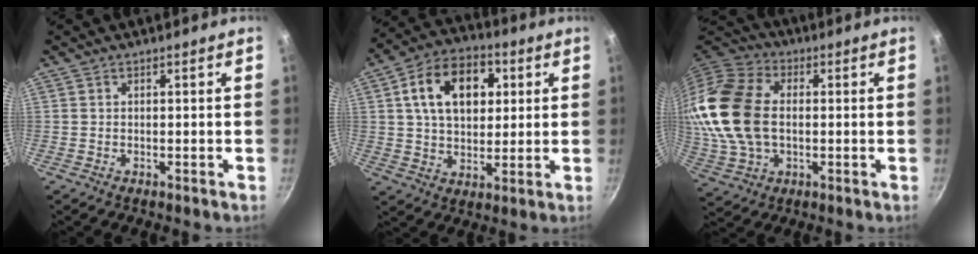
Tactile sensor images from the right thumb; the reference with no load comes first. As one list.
[{"total": 15.8, "force": [4.3, 10.6, 11.0], "torque": [-0.146, 0.009, 0.062]}, {"total": 19.1, "force": [0.7, 12.8, 14.2], "torque": [-0.271, 0.021, 0.012]}]